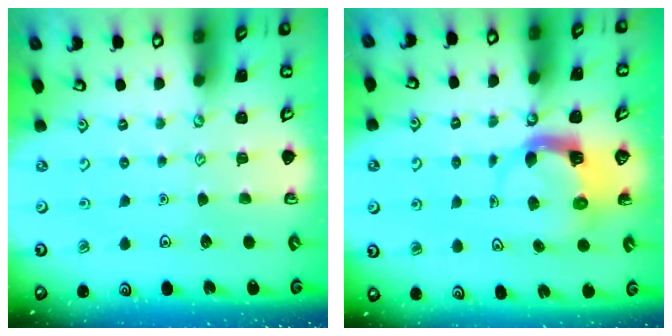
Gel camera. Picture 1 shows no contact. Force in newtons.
{"total": 4.0, "press": 4.0, "slide": 0.4}